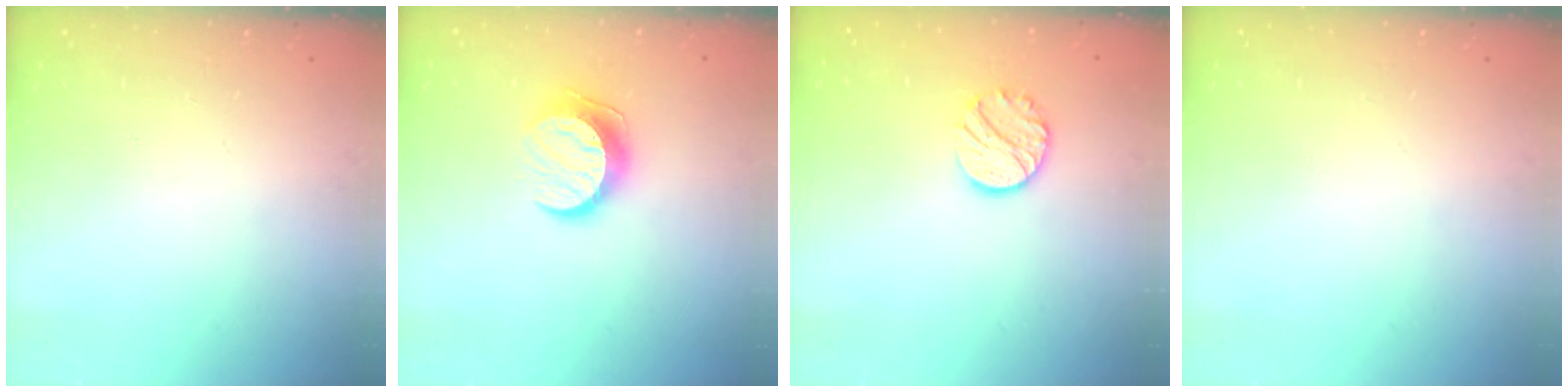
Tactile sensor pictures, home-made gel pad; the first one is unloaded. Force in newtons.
{"total": 10.1, "press": 10.1, "slide": 0.5}
{"total": 10.0, "press": 9.9, "slide": 0.5}
{"total": 0.0}